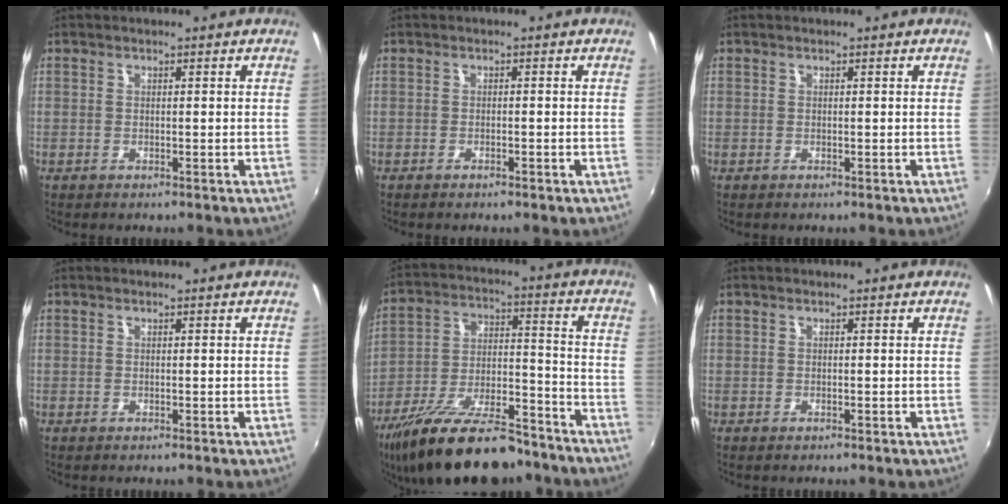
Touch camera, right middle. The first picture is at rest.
{"total": 0.9, "force": [-0.7, 0.3, 0.5], "torque": [-0.006, -0.001, -0.010]}
{"total": 0.0}
{"total": 0.0}
{"total": 22.6, "force": [-17.0, 7.6, 12.7], "torque": [-0.229, -0.013, -0.260]}
{"total": 0.0}